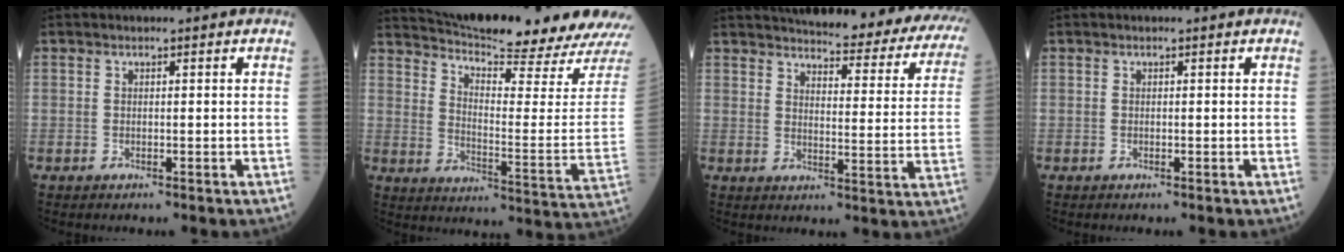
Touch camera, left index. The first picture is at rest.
{"total": 22.6, "force": [21.2, -0.5, 7.7], "torque": [-0.135, -0.099, 0.276]}
{"total": 28.8, "force": [26.0, 5.2, 11.2], "torque": [-0.147, -0.086, 0.287]}
{"total": 0.0}